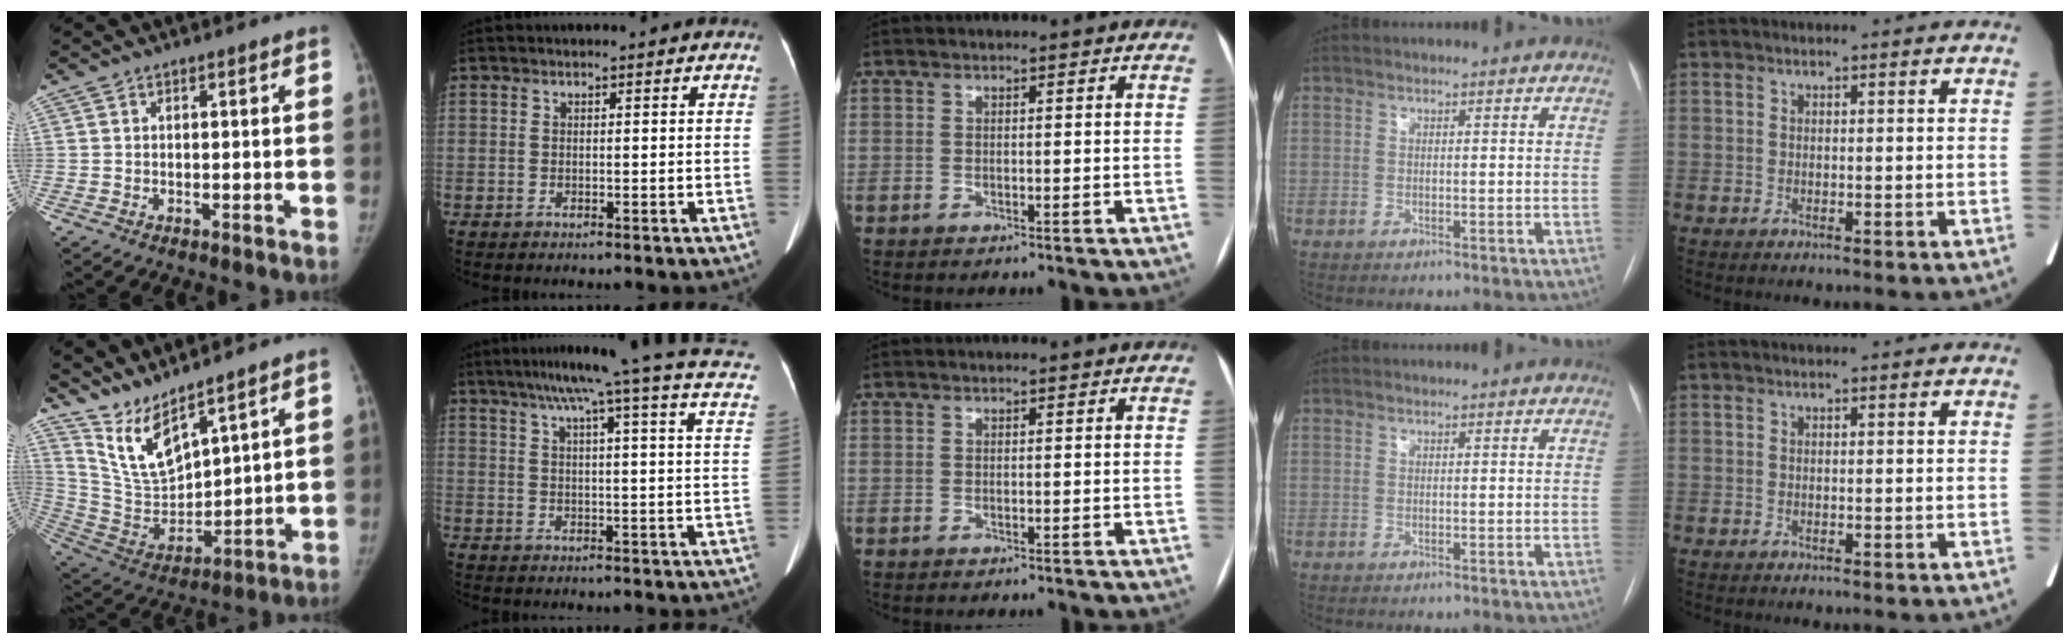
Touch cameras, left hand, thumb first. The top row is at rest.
{"thumb": {"total": 10.7, "force": [9.0, 2.3, 5.3], "torque": [-0.095, -0.068, 0.201]}, "index": {"total": 22.0, "force": [16.7, 0.0, 14.4], "torque": [-0.217, -0.007, 0.197]}}